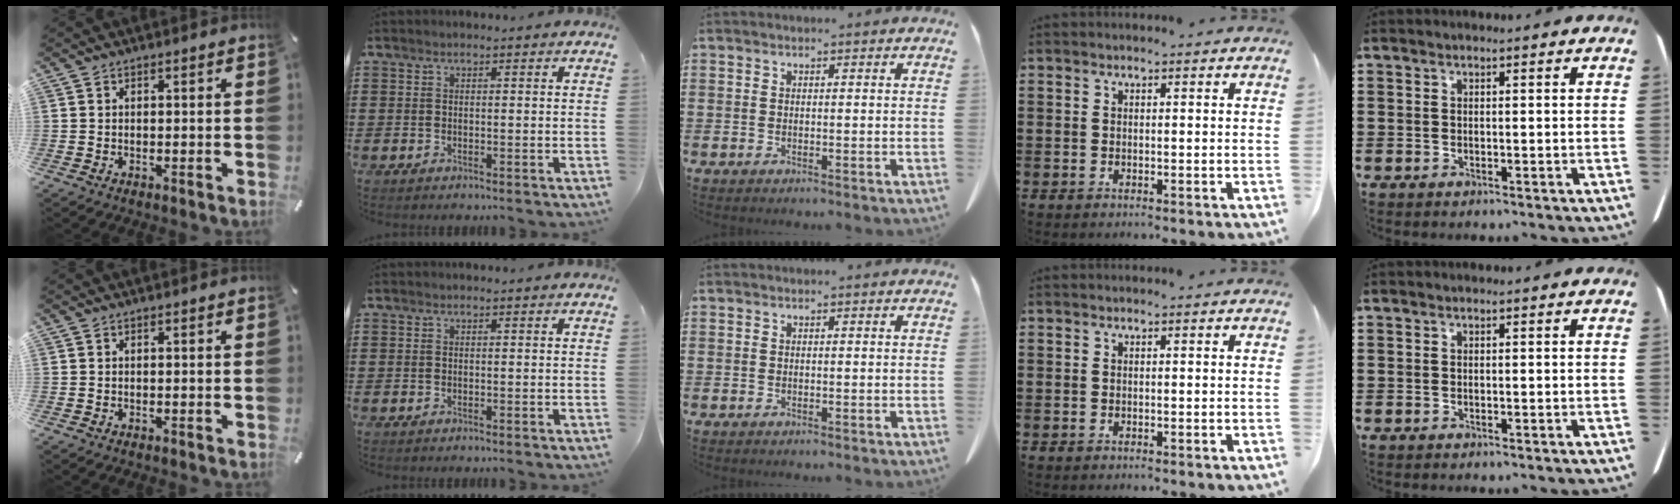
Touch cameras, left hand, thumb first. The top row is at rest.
{}